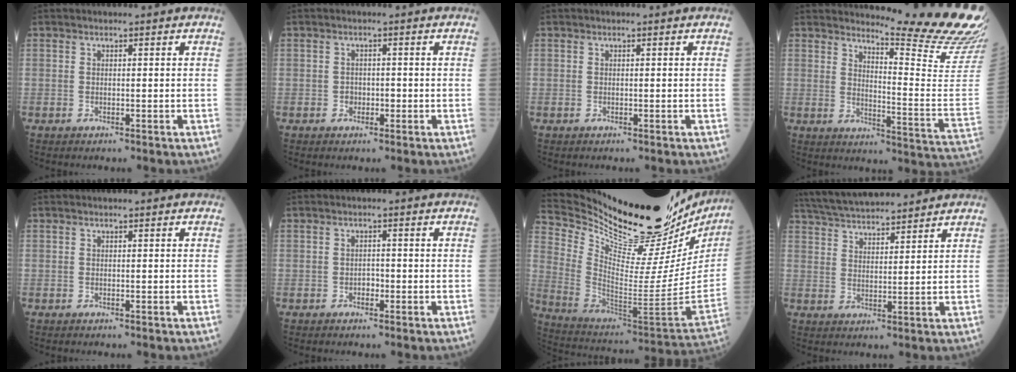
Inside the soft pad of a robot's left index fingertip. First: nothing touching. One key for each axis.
{"total": 1.4, "fx": -0.7, "fy": 1.1, "fz": 0.6, "tx": -0.008, "ty": 0.001, "tz": -0.011}
{"total": 0.0}
{"total": 17.7, "fx": 16.6, "fy": -1.9, "fz": 5.8, "tx": -0.097, "ty": -0.153, "tz": 0.194}
{"total": 0.0}
{"total": 1.1, "fx": -0.8, "fy": 0.6, "fz": 0.5, "tx": -0.006, "ty": 0.000, "tz": -0.015}
{"total": 35.7, "fx": 31.0, "fy": 6.9, "fz": 16.2, "tx": -0.279, "ty": -0.115, "tz": 0.429}
{"total": 13.3, "fx": 12.4, "fy": 1.8, "fz": 4.7, "tx": -0.090, "ty": 0.031, "tz": 0.203}